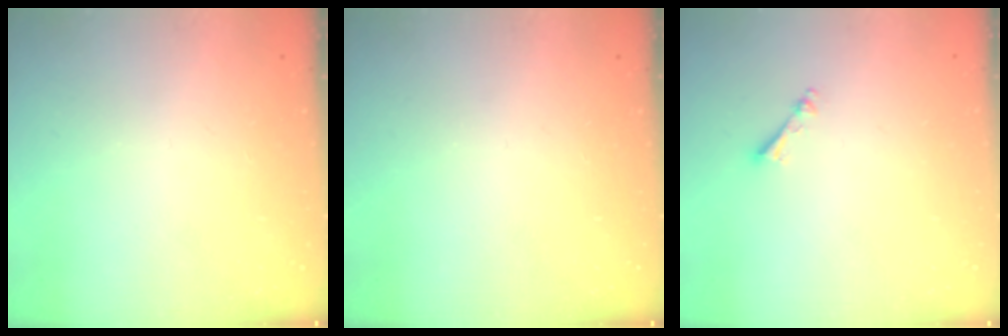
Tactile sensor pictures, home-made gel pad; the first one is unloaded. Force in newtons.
{"total": 0.0}
{"total": 2.5, "press": 2.5, "slide": 0.3}